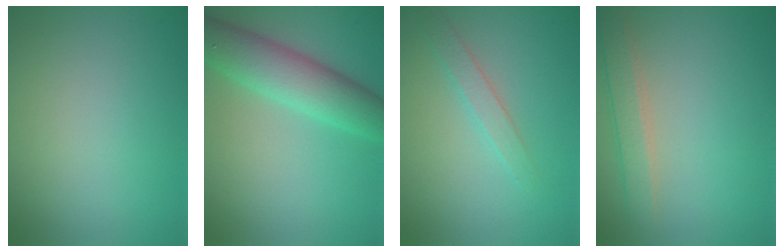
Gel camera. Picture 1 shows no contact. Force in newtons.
{"total": 5.7, "press": 5.7, "slide": 0.0}
{"total": 1.6, "press": 1.6, "slide": 0.0}
{"total": 2.6, "press": 2.6, "slide": 0.1}